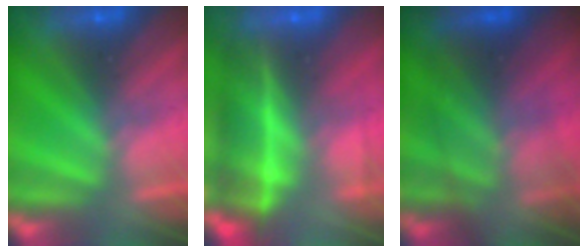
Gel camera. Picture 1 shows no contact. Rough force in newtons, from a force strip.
{"total": 7.6}
{"total": 5.1}